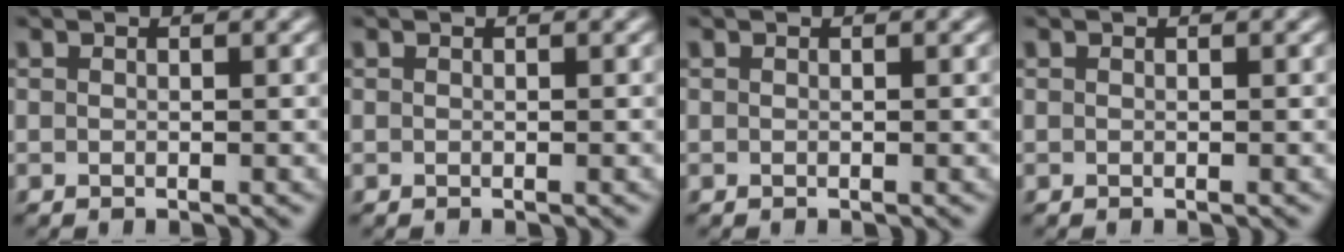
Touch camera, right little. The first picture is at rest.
{"total": 0.0}
{"total": 0.0}
{"total": 0.0}